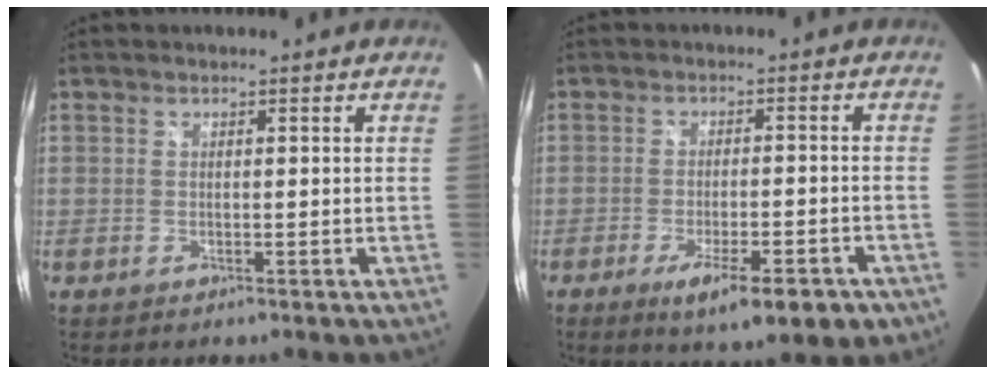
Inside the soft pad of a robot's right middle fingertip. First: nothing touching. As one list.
[{"total": 11.0, "force": [-6.5, 3.0, 8.4], "torque": [-0.145, -0.027, -0.090]}]